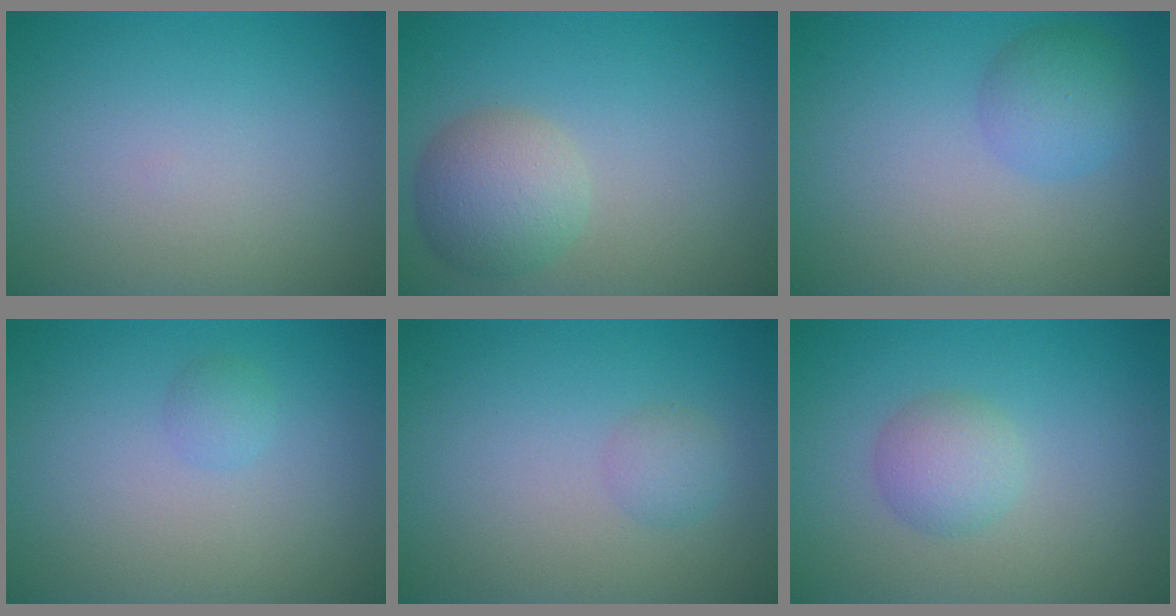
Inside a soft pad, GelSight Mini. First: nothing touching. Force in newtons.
{"total": 4.2, "press": 4.2, "slide": 0.2}
{"total": 3.0, "press": 3.0, "slide": 0.1}
{"total": 0.9, "press": 0.8, "slide": 0.1}
{"total": 1.4, "press": 1.4, "slide": 0.0}
{"total": 2.5, "press": 2.5, "slide": 0.0}